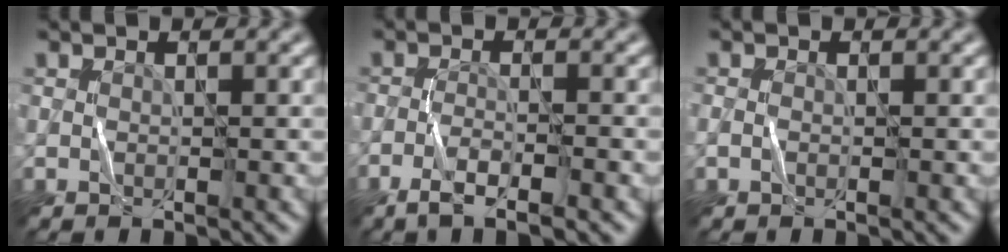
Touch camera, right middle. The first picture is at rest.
{"total": 3.3, "force": [-2.3, 0.4, 2.3], "torque": [-0.051, 0.003, -0.044]}
{"total": 0.6, "force": [-0.2, 0.3, 0.5], "torque": [-0.014, 0.002, -0.006]}